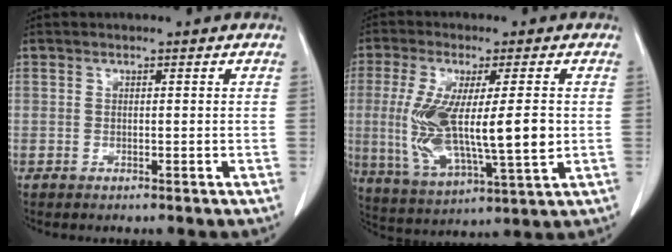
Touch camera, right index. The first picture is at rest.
{"total": 15.2, "force": [-0.3, 2.9, 14.9], "torque": [-0.291, -0.017, 0.000]}